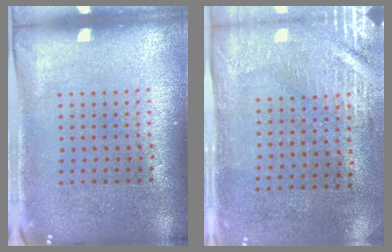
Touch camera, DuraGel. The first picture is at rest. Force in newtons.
{"total": 2.9, "press": 2.5, "slide": 1.4}